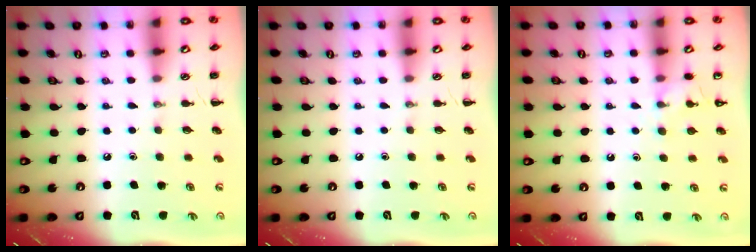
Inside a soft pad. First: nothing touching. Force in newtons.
{"total": 0.0}
{"total": 7.4, "press": 7.3, "slide": 1.5}